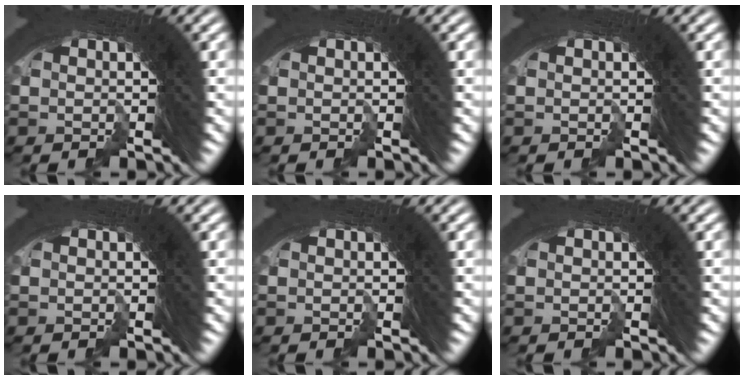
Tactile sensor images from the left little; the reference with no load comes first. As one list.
[{"total": 0.0}, {"total": 0.0}, {"total": 0.0}, {"total": 0.0}, {"total": 0.0}]